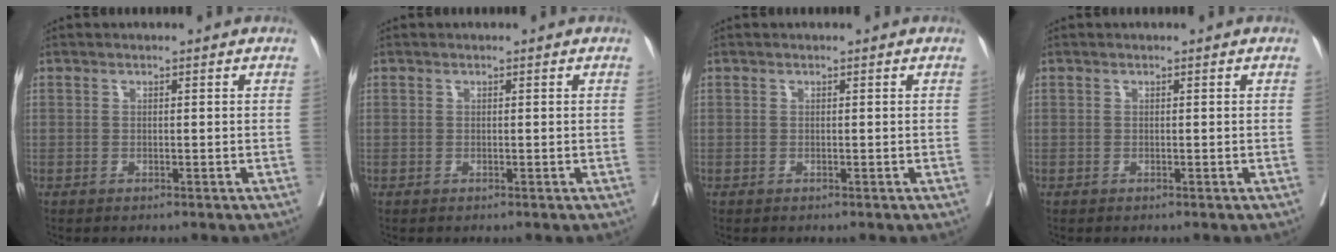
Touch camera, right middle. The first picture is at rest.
{"total": 0.0}
{"total": 0.0}
{"total": 0.0}